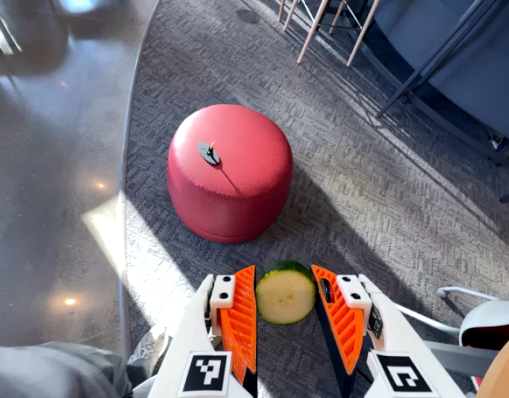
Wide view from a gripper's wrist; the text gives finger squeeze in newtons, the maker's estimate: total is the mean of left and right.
{"total": 10.2, "left": 10.3, "right": 10.2}